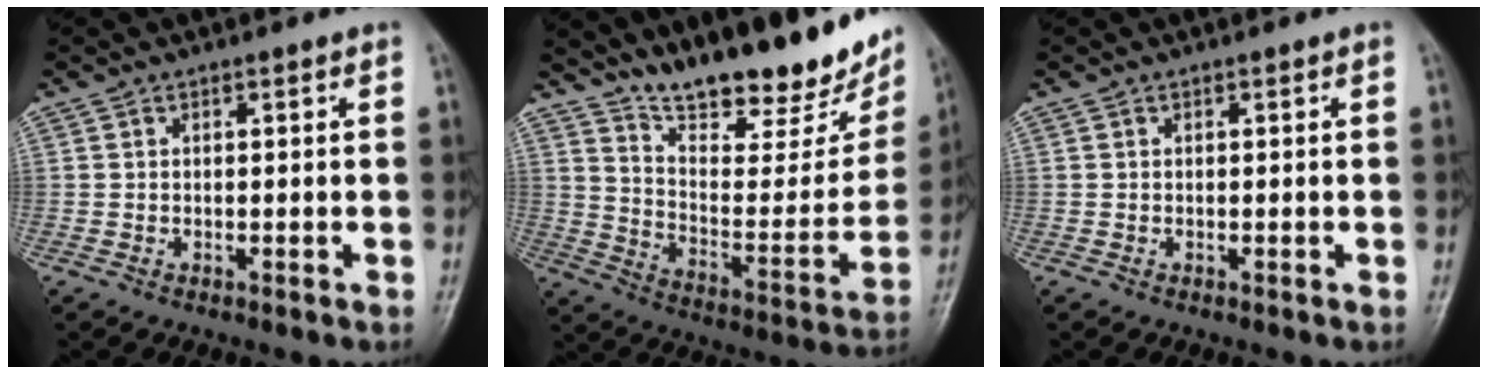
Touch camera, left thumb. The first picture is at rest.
{"total": 24.9, "force": [19.3, 7.2, 14.0], "torque": [-0.170, -0.102, 0.286]}
{"total": 0.0}